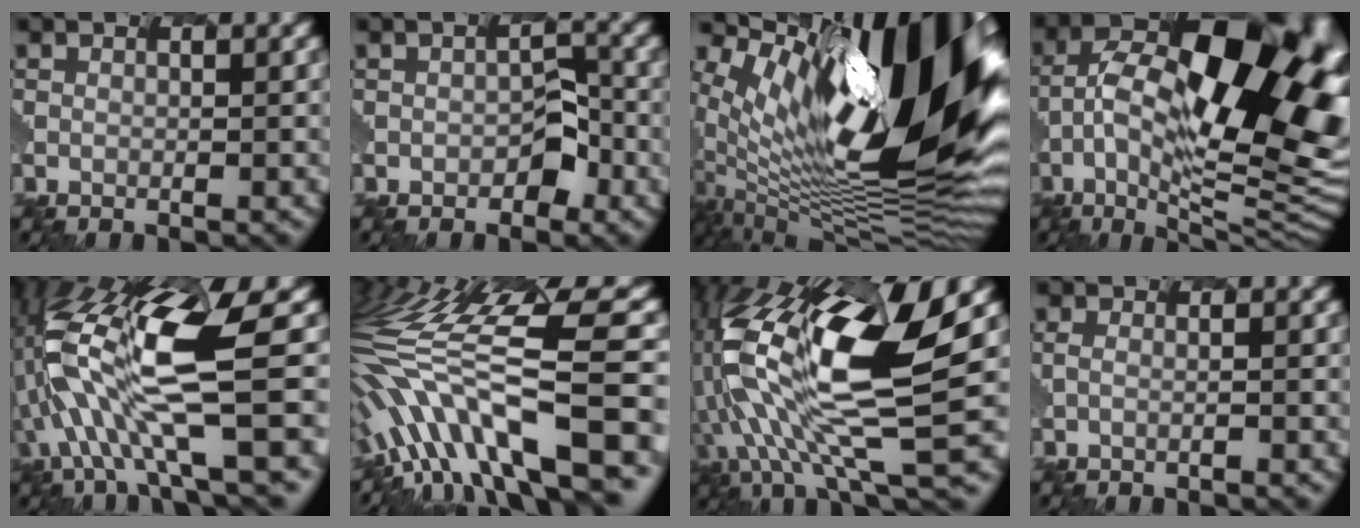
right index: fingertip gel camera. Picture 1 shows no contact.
{"total": 1.6, "force": [-1.0, 1.2, 0.2], "torque": [-0.014, 0.009, -0.026]}
{"total": 16.1, "force": [5.5, 6.3, 13.8], "torque": [-0.240, 0.028, 0.067]}
{"total": 16.3, "force": [1.1, 8.0, 14.2], "torque": [-0.243, 0.035, 0.008]}
{"total": 10.1, "force": [-0.6, 2.6, 9.8], "torque": [-0.216, 0.005, -0.014]}
{"total": 11.2, "force": [-2.7, 4.1, 10.1], "torque": [-0.204, 0.044, -0.063]}
{"total": 11.7, "force": [1.2, 3.9, 11.0], "torque": [-0.251, 0.002, 0.019]}
{"total": 0.6, "force": [-0.1, -0.2, -0.5], "torque": [0.007, 0.015, -0.017]}